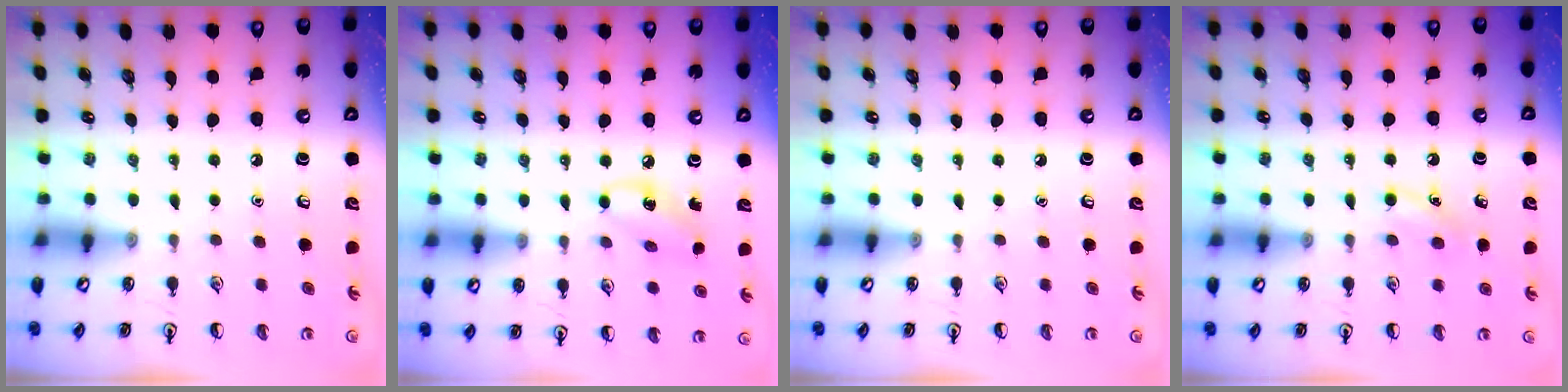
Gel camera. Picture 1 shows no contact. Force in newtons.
{"total": 5.2, "press": 5.1, "slide": 0.8}
{"total": 0.0}
{"total": 5.1, "press": 4.8, "slide": 1.7}